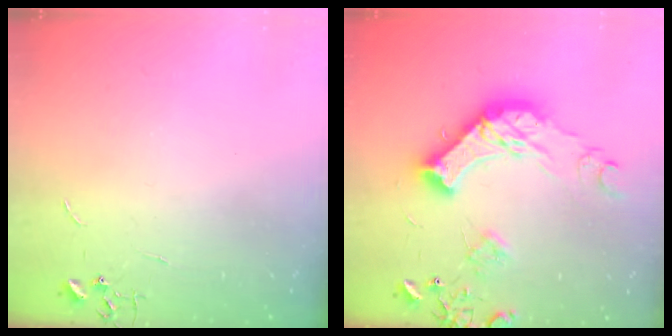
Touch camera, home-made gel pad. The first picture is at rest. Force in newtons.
{"total": 20.8, "press": 20.7, "slide": 2.1}